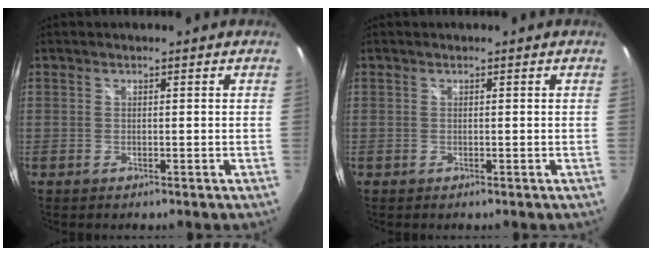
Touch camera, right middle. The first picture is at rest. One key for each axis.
{"total": 0.0}